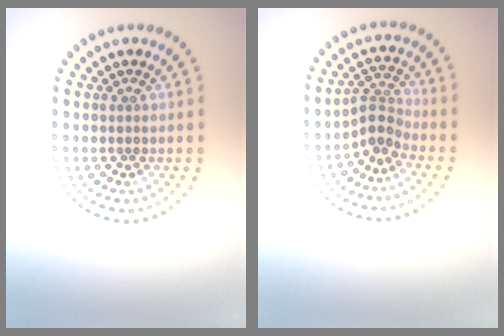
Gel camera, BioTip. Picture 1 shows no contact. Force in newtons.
{"total": 2.4, "press": 1.7, "slide": 1.8}